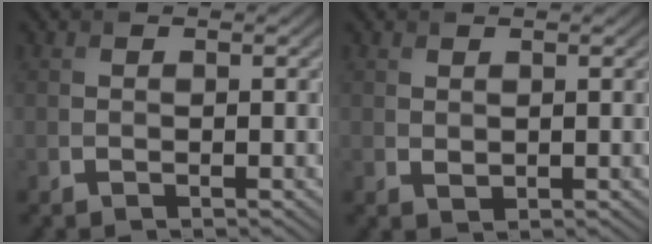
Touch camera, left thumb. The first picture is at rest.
{"total": 0.9, "force": [0.6, 0.5, 0.4], "torque": [-0.011, -0.004, 0.016]}